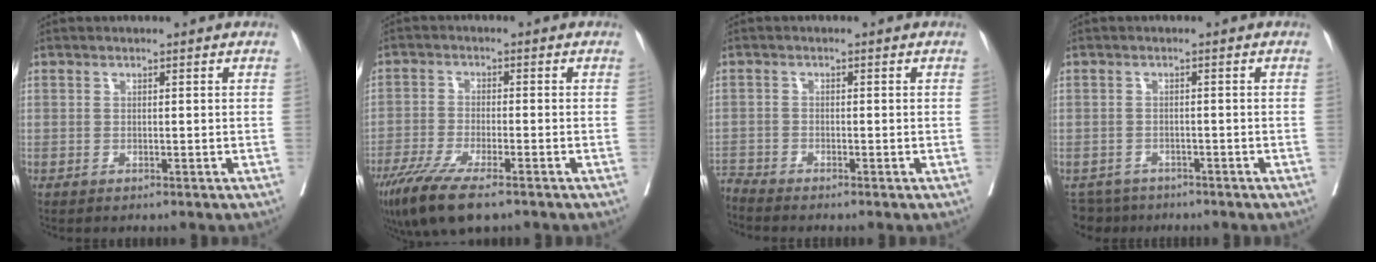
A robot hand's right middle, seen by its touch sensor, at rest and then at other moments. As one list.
[{"total": 10.5, "force": [-7.4, 1.8, 7.3], "torque": [-0.126, -0.025, -0.123]}, {"total": 2.2, "force": [-2.0, -0.8, -0.3], "torque": [0.001, -0.013, -0.042]}, {"total": 4.2, "force": [-3.7, 2.0, -0.4], "torque": [0.006, -0.004, -0.060]}]